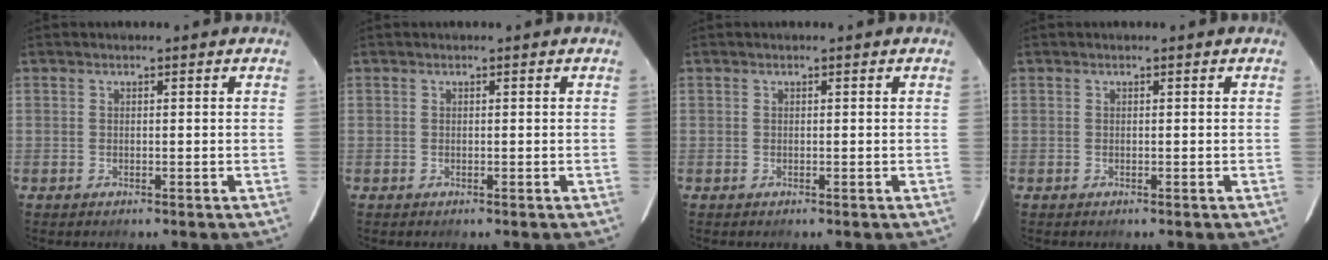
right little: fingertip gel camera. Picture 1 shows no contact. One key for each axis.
{"total": 0.0}
{"total": 0.0}
{"total": 0.0}